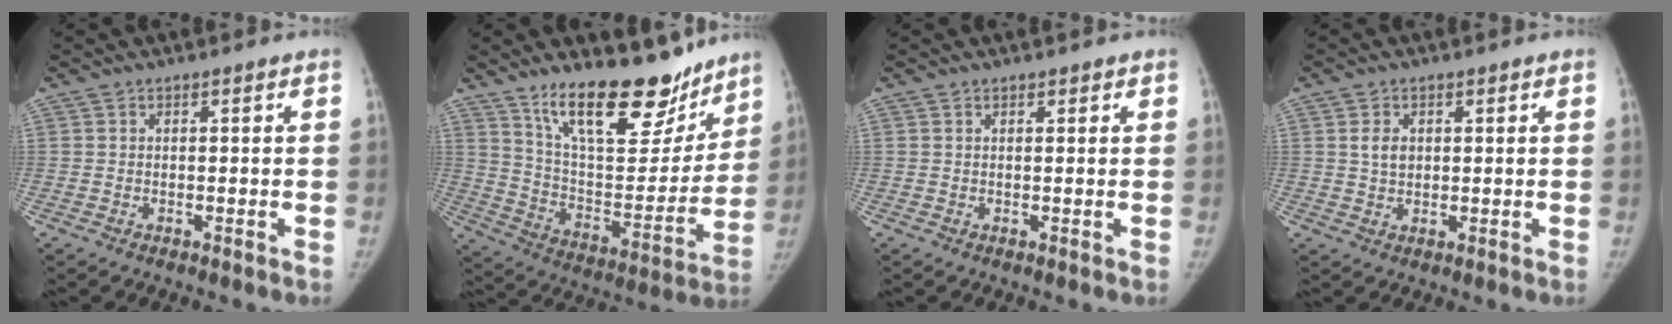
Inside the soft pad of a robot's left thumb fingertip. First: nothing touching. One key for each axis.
{"total": 23.4, "fx": 16.8, "fy": 9.2, "fz": 13.5, "tx": -0.154, "ty": -0.094, "tz": 0.273}
{"total": 0.8, "fx": 0.6, "fy": 0.4, "fz": 0.3, "tx": 0.000, "ty": -0.004, "tz": 0.007}
{"total": 3.2, "fx": 0.9, "fy": 2.4, "fz": 2.0, "tx": -0.023, "ty": -0.004, "tz": 0.017}